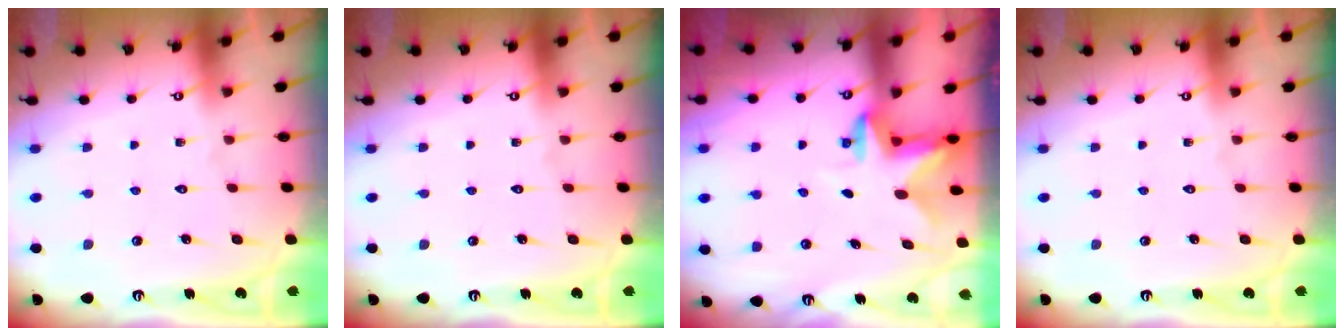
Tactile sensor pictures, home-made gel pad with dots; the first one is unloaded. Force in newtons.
{"total": 0.0}
{"total": 2.6, "press": 2.6, "slide": 0.6}
{"total": 0.0}